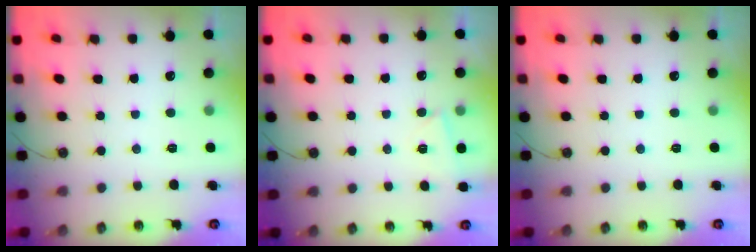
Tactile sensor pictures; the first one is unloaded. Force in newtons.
{"total": 2.6, "press": 2.6, "slide": 0.7}
{"total": 0.0}